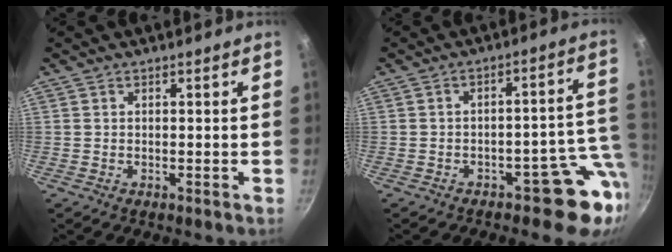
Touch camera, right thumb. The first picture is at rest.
{"total": 9.7, "force": [-4.4, 5.3, 6.8], "torque": [-0.004, 0.049, -0.055]}